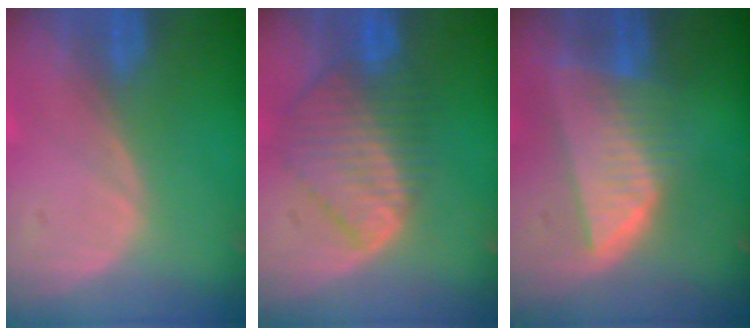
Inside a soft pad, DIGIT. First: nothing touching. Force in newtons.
{"total": 8.6, "press": 7.5, "slide": 4.1}
{"total": 8.3, "press": 7.3, "slide": 4.0}